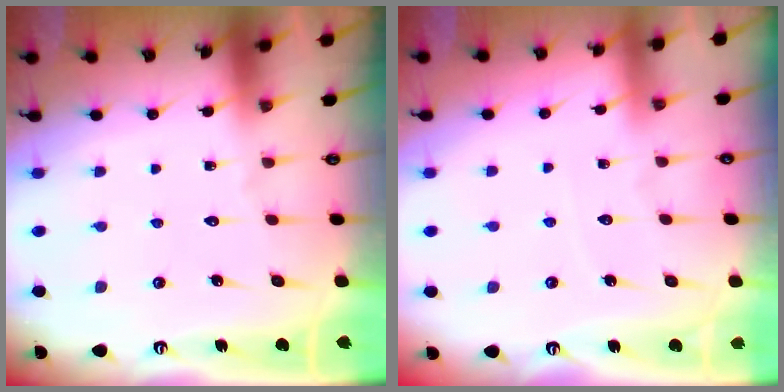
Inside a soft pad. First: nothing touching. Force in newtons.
{"total": 2.4, "press": 2.4, "slide": 0.4}